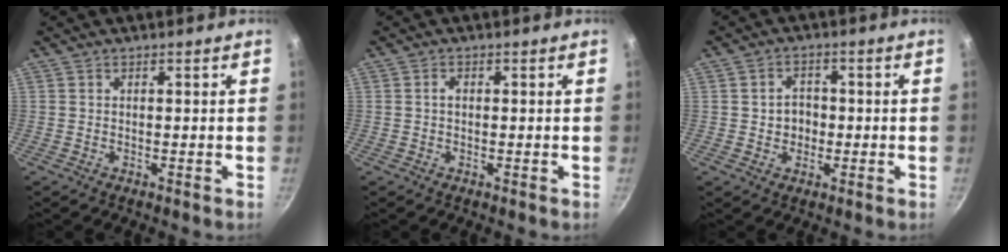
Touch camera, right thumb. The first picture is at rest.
{"total": 1.2, "force": [0.1, 0.7, 0.9], "torque": [-0.016, 0.005, 0.001]}
{"total": 4.3, "force": [-0.3, 3.7, 2.2], "torque": [-0.011, 0.010, -0.006]}